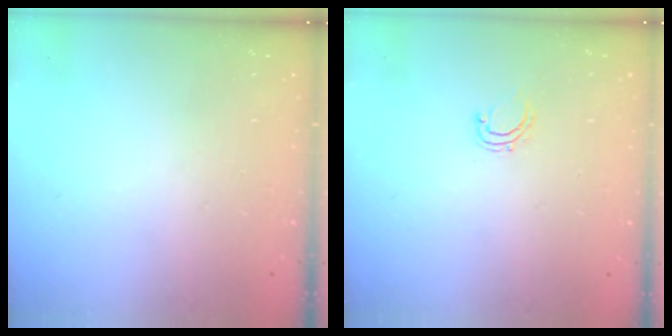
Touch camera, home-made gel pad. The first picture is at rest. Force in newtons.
{"total": 4.7, "press": 4.7, "slide": 0.3}